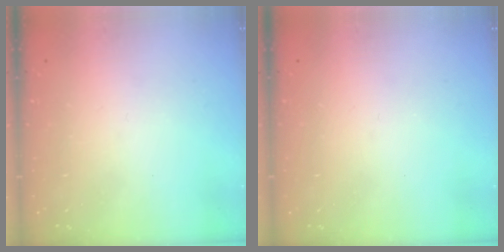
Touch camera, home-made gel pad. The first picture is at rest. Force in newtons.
{"total": 0.0}